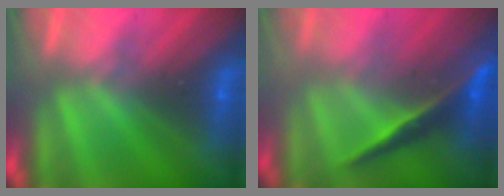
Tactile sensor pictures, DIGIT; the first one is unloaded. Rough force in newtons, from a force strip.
{"total": 2.0}